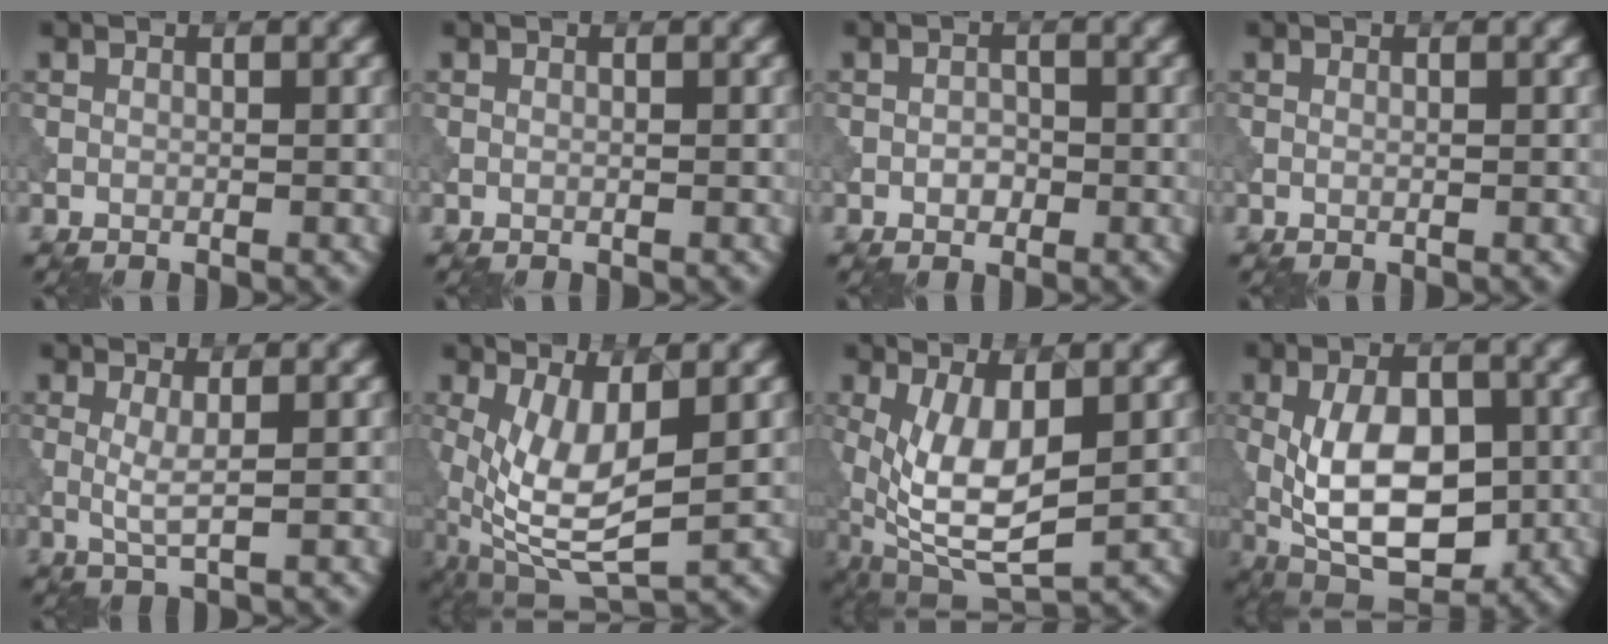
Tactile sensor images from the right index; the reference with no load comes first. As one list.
[{"total": 0.0}, {"total": 1.3, "force": [-0.4, 0.9, 0.8], "torque": [-0.012, 0.000, -0.010]}, {"total": 0.0}, {"total": 2.0, "force": [0.3, 0.3, 2.0], "torque": [-0.044, -0.004, 0.006]}, {"total": 7.5, "force": [0.2, 3.0, 6.9], "torque": [-0.154, -0.017, 0.007]}, {"total": 7.6, "force": [0.2, 3.2, 6.9], "torque": [-0.148, -0.012, 0.005]}, {"total": 10.0, "force": [-0.7, 5.5, 8.3], "torque": [-0.148, -0.004, -0.015]}]